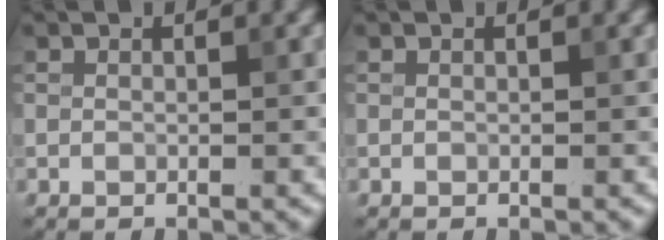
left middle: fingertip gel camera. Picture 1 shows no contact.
{"total": 0.0}